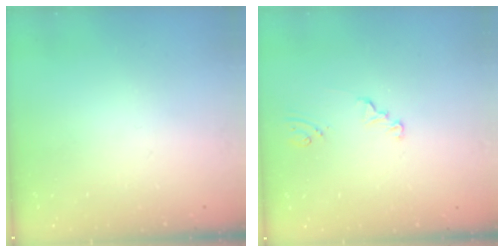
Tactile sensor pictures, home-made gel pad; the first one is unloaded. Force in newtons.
{"total": 1.5, "press": 1.5, "slide": 0.2}